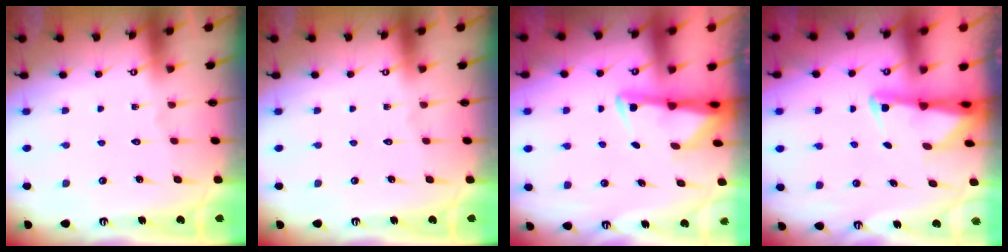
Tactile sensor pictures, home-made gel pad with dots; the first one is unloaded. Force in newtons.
{"total": 0.0}
{"total": 2.8, "press": 2.8, "slide": 0.6}
{"total": 2.4, "press": 2.3, "slide": 0.5}